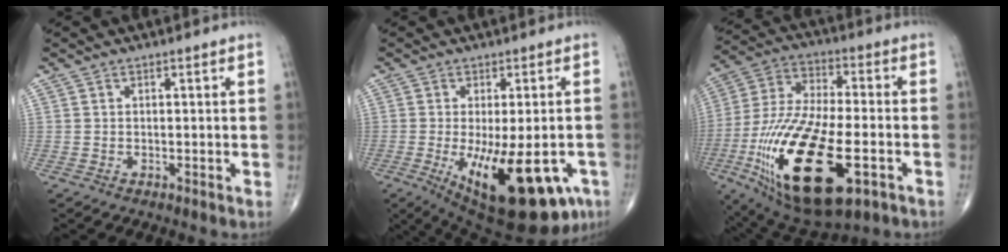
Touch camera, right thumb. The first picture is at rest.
{"total": 20.0, "force": [-7.6, 8.0, 16.7], "torque": [-0.206, -0.021, -0.092]}
{"total": 27.8, "force": [-9.3, 11.4, 23.6], "torque": [-0.524, -0.009, -0.149]}